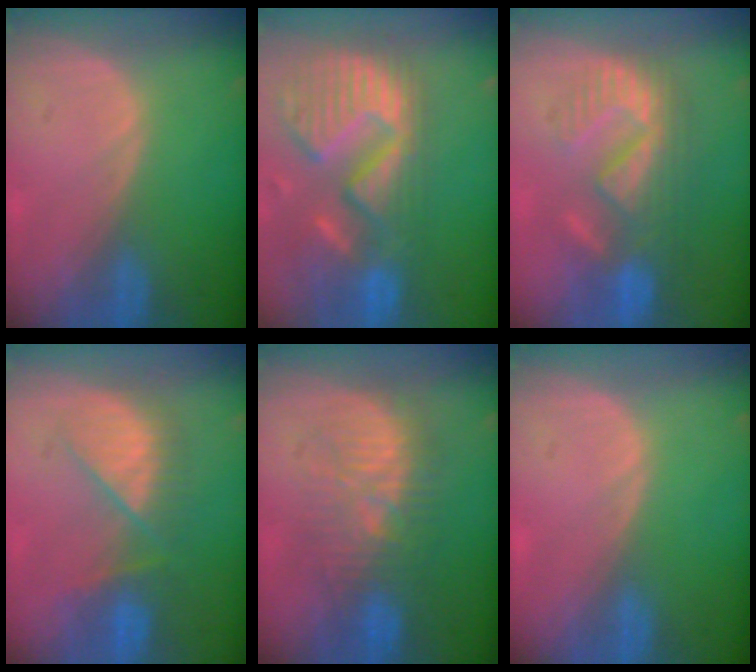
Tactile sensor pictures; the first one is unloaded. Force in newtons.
{"total": 14.2, "press": 11.8, "slide": 7.8}
{"total": 9.1, "press": 8.9, "slide": 1.9}
{"total": 7.4, "press": 7.3, "slide": 1.1}
{"total": 9.6, "press": 9.5, "slide": 1.0}
{"total": 0.0}